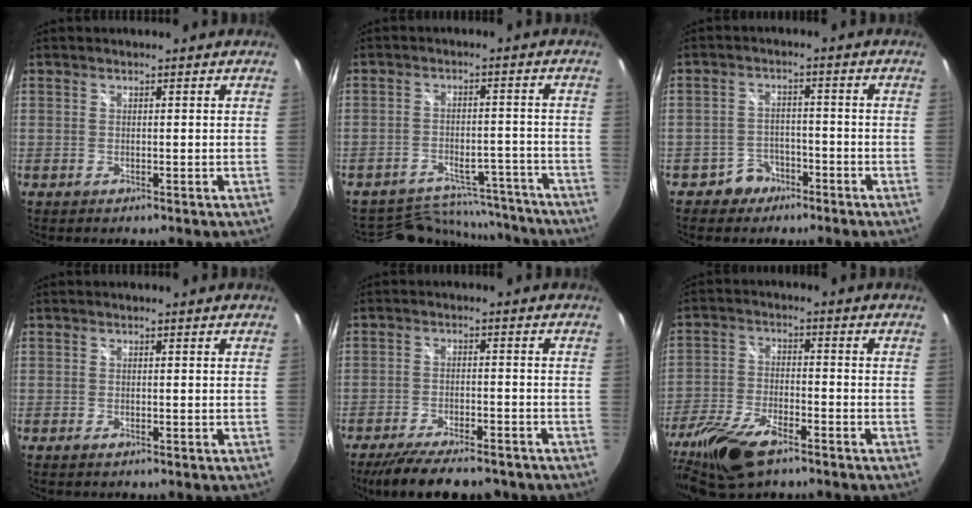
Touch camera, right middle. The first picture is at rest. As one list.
[{"total": 18.4, "force": [-16.1, 7.3, 5.0], "torque": [-0.114, 0.032, -0.198]}, {"total": 4.6, "force": [-3.2, 3.3, 0.4], "torque": [-0.016, 0.013, -0.048]}, {"total": 0.7, "force": [-0.5, 0.3, 0.4], "torque": [-0.007, -0.004, -0.010]}, {"total": 14.3, "force": [-11.6, 4.0, 7.2], "torque": [-0.145, -0.028, -0.175]}, {"total": 14.0, "force": [-9.4, 5.5, 8.8], "torque": [-0.205, -0.033, -0.183]}]